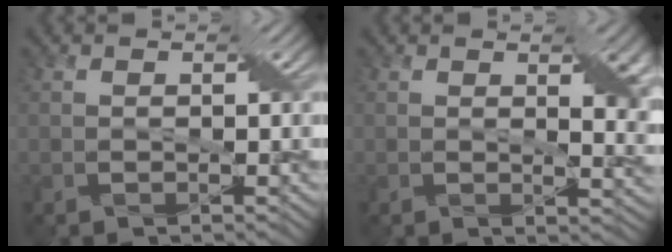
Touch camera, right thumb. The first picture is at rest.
{"total": 5.4, "force": [1.8, 2.1, 4.6], "torque": [-0.067, -0.007, 0.033]}